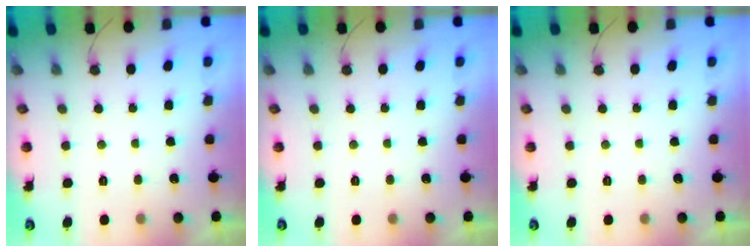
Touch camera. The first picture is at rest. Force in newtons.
{"total": 0.0}
{"total": 0.0}